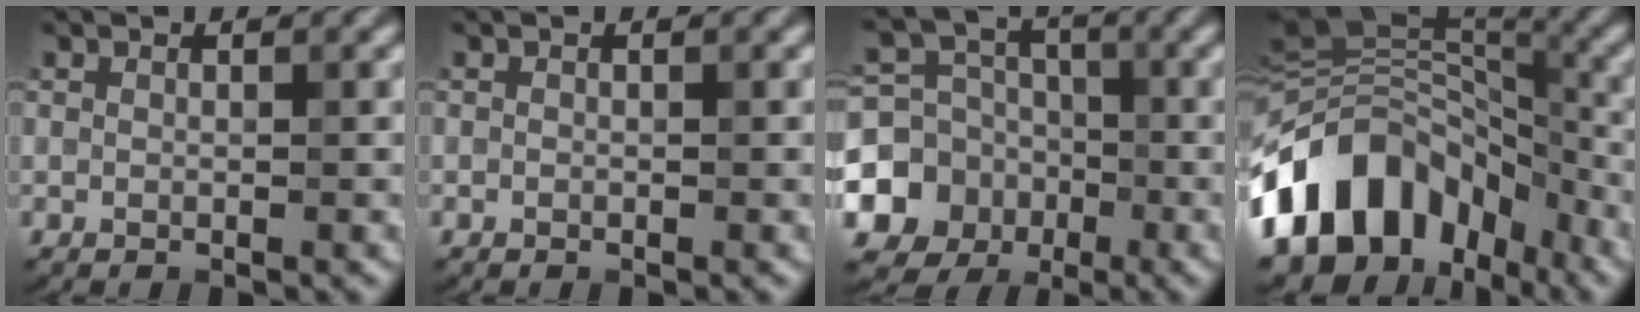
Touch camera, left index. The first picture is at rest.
{"total": 0.0}
{"total": 9.8, "force": [-3.2, 8.8, 2.9], "torque": [-0.067, -0.018, -0.073]}
{"total": 14.4, "force": [-6.4, 9.1, 9.1], "torque": [-0.186, 0.021, -0.128]}